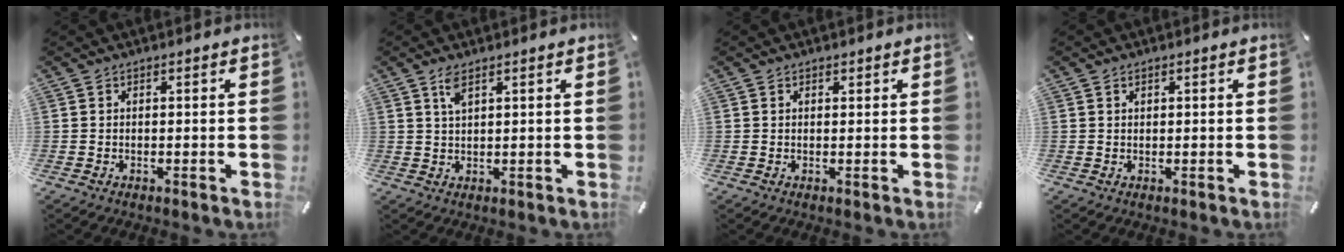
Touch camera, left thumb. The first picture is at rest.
{"total": 3.1, "force": [1.8, 1.0, 2.3], "torque": [-0.051, 0.003, 0.032]}
{"total": 0.9, "force": [0.5, 0.7, 0.2], "torque": [-0.004, 0.001, 0.010]}
{"total": 0.7, "force": [0.4, 0.5, 0.3], "torque": [-0.006, 0.001, 0.007]}